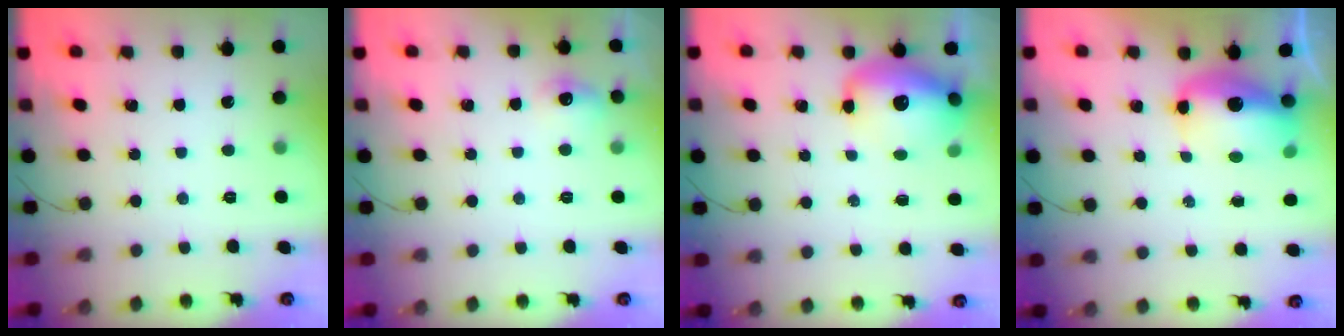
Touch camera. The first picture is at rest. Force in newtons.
{"total": 6.4, "press": 6.2, "slide": 1.7}
{"total": 14.1, "press": 13.7, "slide": 3.3}
{"total": 11.7, "press": 11.5, "slide": 2.4}